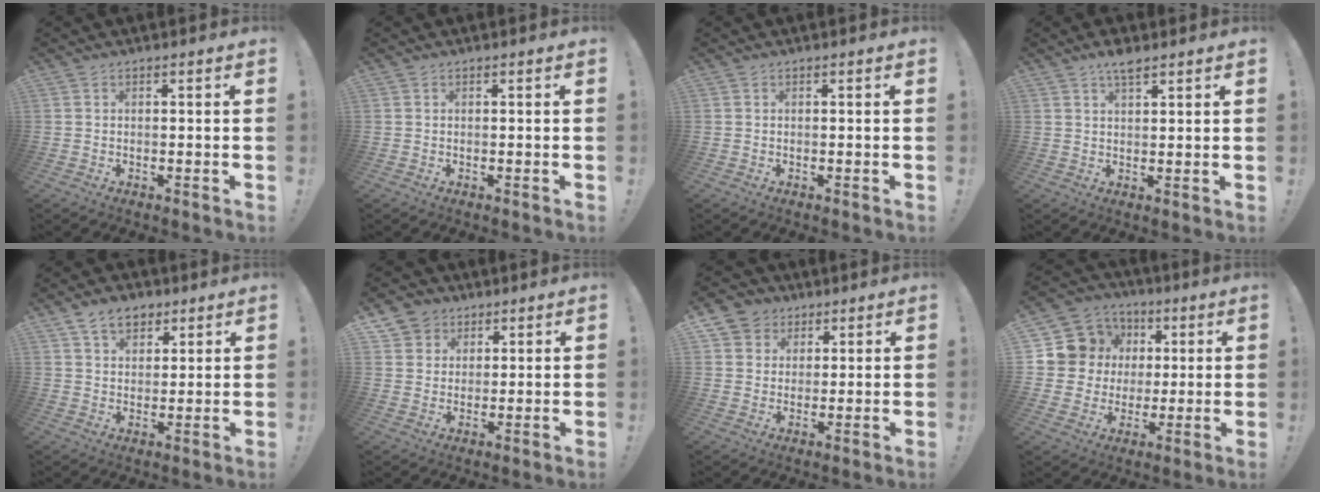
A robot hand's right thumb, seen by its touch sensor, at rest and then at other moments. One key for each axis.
{"total": 0.0}
{"total": 0.0}
{"total": 4.3, "fx": 3.2, "fy": 1.0, "fz": 2.7, "tx": -0.035, "ty": -0.021, "tz": 0.051}
{"total": 8.3, "fx": 5.2, "fy": 5.3, "fz": 3.6, "tx": -0.058, "ty": -0.018, "tz": 0.101}
{"total": 5.5, "fx": 2.7, "fy": 4.8, "fz": 0.5, "tx": -0.009, "ty": -0.020, "tz": 0.054}
{"total": 6.4, "fx": 2.7, "fy": 5.8, "fz": 1.1, "tx": -0.019, "ty": -0.016, "tz": 0.057}
{"total": 12.3, "fx": 2.8, "fy": 11.5, "fz": 3.3, "tx": -0.044, "ty": -0.008, "tz": 0.075}